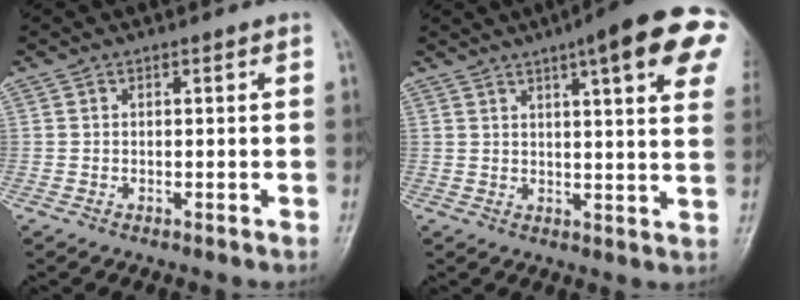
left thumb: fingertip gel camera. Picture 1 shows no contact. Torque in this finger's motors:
{"motor_torque": [0.90, 0.47, 1.59, -1.18, 0.20]}